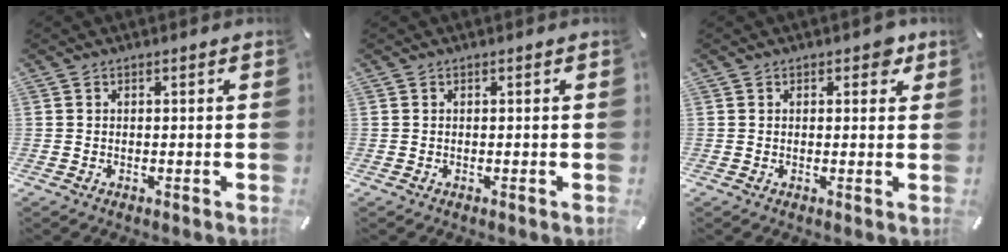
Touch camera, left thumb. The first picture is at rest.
{"total": 0.0}
{"total": 2.8, "force": [1.4, 1.7, 1.7], "torque": [-0.006, -0.004, 0.016]}